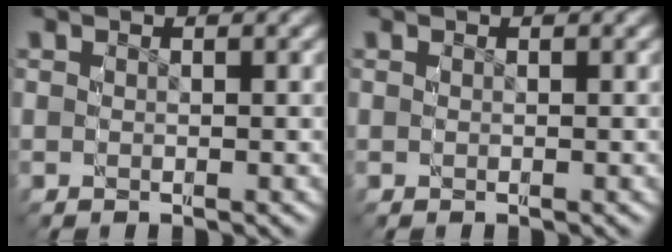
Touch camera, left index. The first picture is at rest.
{"total": 0.0}